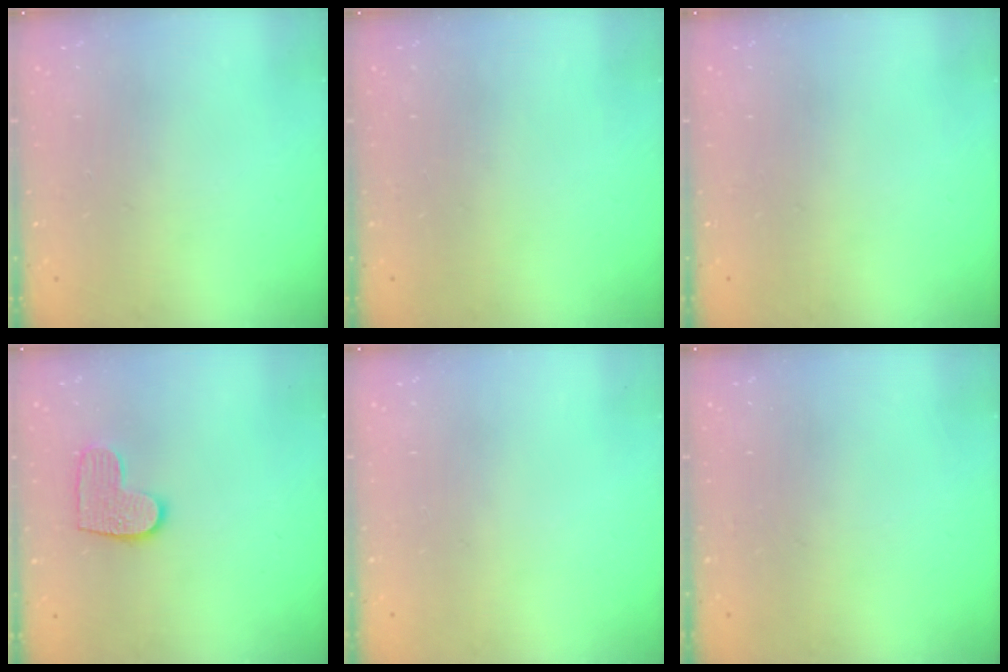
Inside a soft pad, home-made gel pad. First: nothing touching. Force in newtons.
{"total": 0.0}
{"total": 0.0}
{"total": 8.6, "press": 8.6, "slide": 0.3}
{"total": 0.0}
{"total": 0.0}